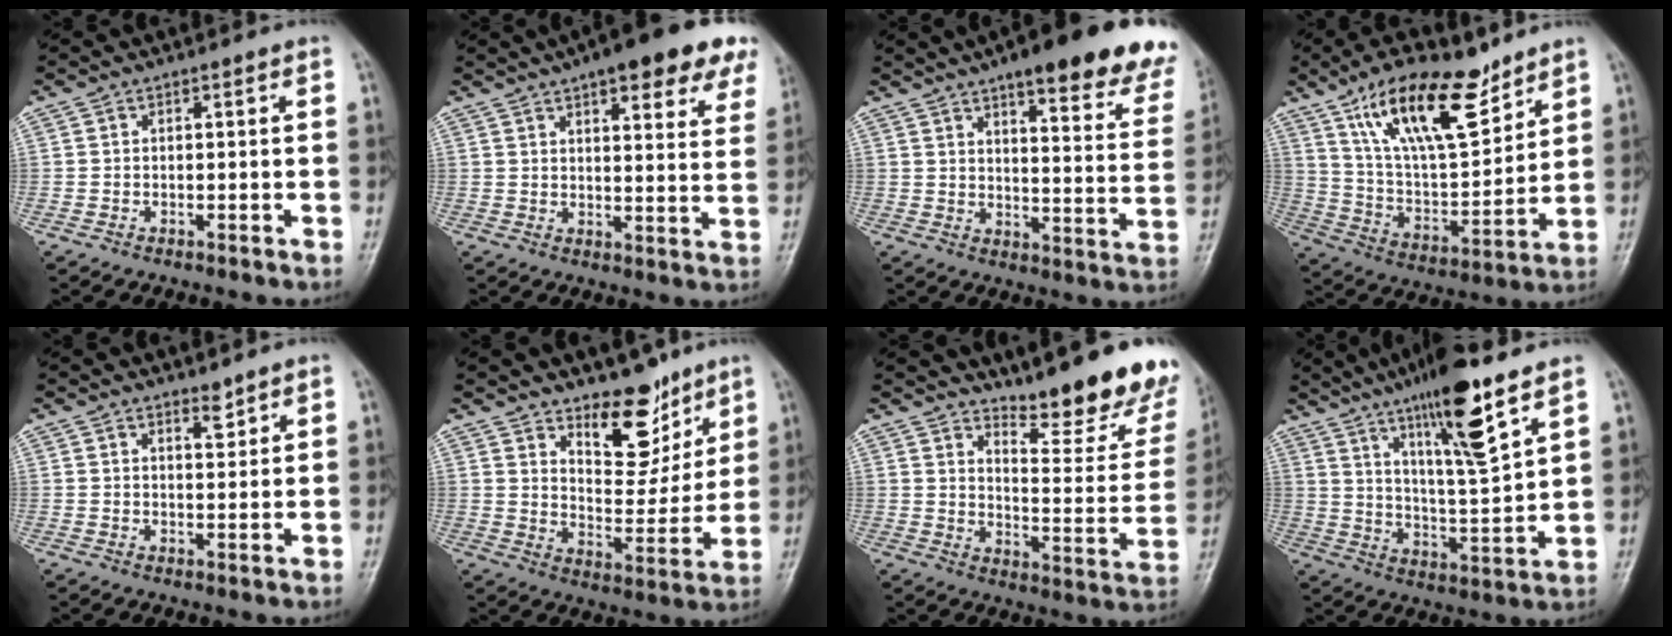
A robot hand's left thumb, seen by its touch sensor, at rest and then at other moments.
{"total": 18.9, "force": [12.2, 6.1, 13.1], "torque": [-0.139, -0.024, 0.143]}
{"total": 24.5, "force": [17.6, 6.0, 16.1], "torque": [-0.168, -0.062, 0.208]}
{"total": 19.7, "force": [12.4, 7.7, 13.3], "torque": [-0.194, -0.057, 0.231]}
{"total": 2.3, "force": [1.9, 0.8, 1.1], "torque": [-0.009, -0.016, 0.032]}
{"total": 12.0, "force": [8.3, 5.8, 6.4], "torque": [-0.058, -0.068, 0.143]}
{"total": 19.7, "force": [16.2, 4.9, 10.1], "torque": [-0.098, -0.146, 0.214]}
{"total": 16.3, "force": [10.0, 2.3, 12.7], "torque": [-0.209, -0.053, 0.176]}